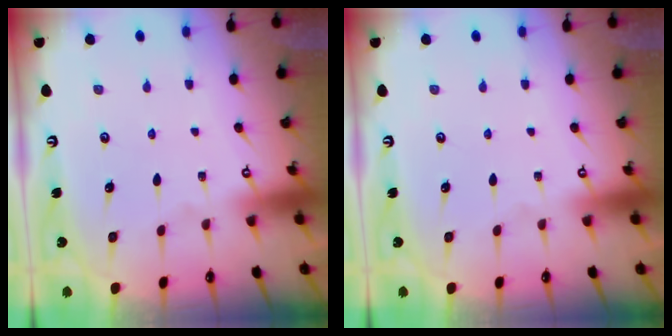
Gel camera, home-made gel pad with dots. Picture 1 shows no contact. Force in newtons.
{"total": 0.0}